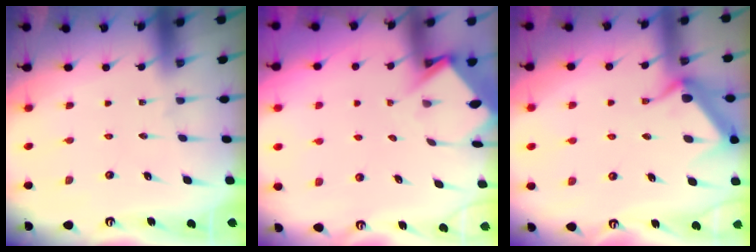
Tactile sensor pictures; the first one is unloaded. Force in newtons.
{"total": 4.0, "press": 4.0, "slide": 0.3}
{"total": 11.8, "press": 11.7, "slide": 0.3}